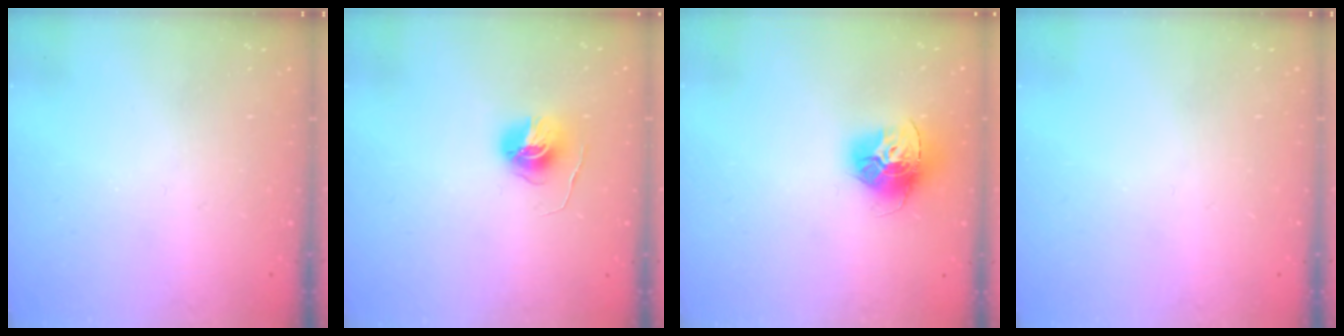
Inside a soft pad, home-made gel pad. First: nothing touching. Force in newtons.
{"total": 6.7, "press": 6.7, "slide": 0.4}
{"total": 13.9, "press": 13.8, "slide": 1.4}
{"total": 0.0}